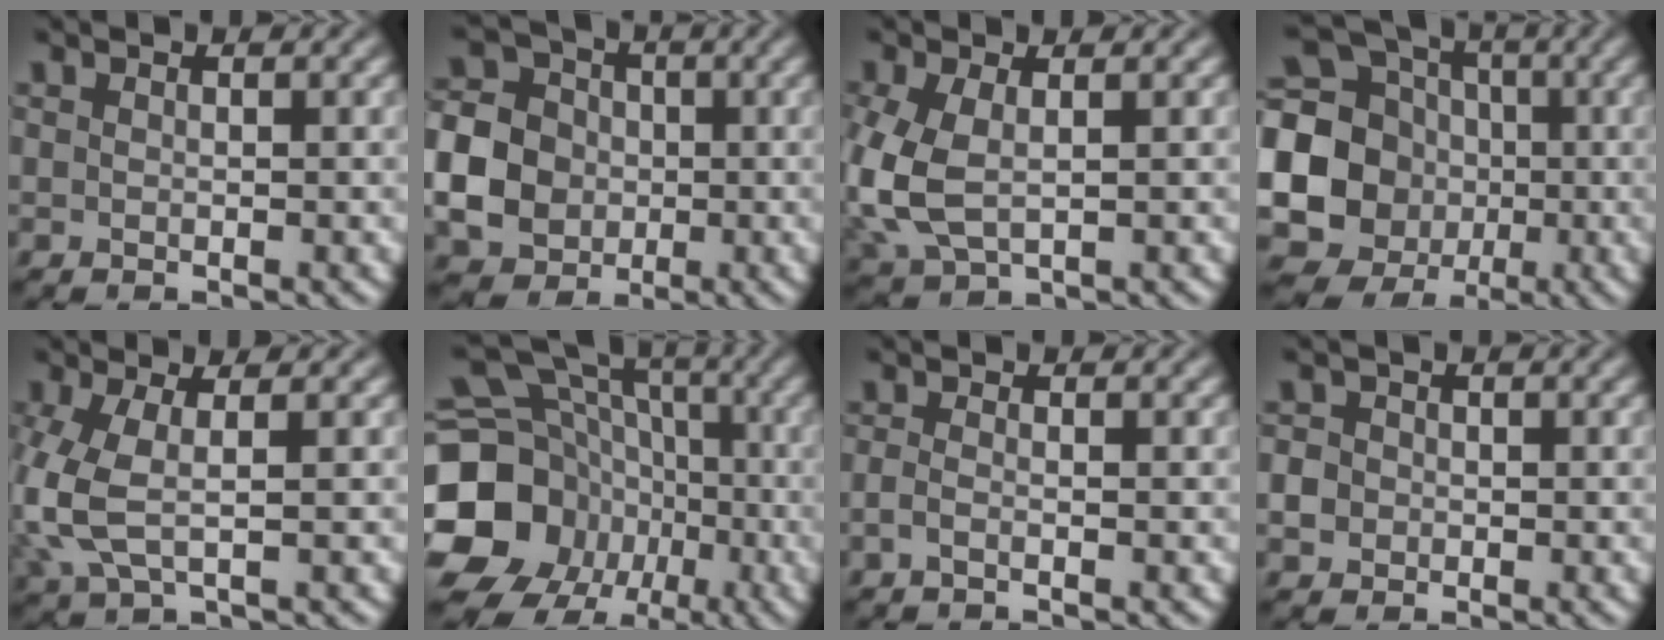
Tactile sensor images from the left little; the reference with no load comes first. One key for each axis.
{"total": 7.6, "fx": -1.8, "fy": 6.6, "fz": 3.2, "tx": -0.072, "ty": -0.003, "tz": -0.045}
{"total": 5.4, "fx": -0.5, "fy": 3.2, "fz": 4.4, "tx": -0.125, "ty": -0.008, "tz": -0.009}
{"total": 13.9, "fx": -1.4, "fy": 13.0, "fz": 4.7, "tx": -0.129, "ty": 0.000, "tz": -0.044}
{"total": 4.7, "fx": -0.5, "fy": 1.9, "fz": 4.2, "tx": -0.123, "ty": -0.005, "tz": -0.013}
{"total": 21.1, "fx": -5.0, "fy": 18.7, "fz": 8.5, "tx": -0.195, "ty": -0.016, "tz": -0.112}
{"total": 1.1, "fx": -0.7, "fy": 0.3, "fz": 0.8, "tx": -0.015, "ty": -0.008, "tz": -0.021}
{"total": 2.2, "fx": -0.7, "fy": 2.1, "fz": 0.5, "tx": 0.001, "ty": 0.007, "tz": -0.015}